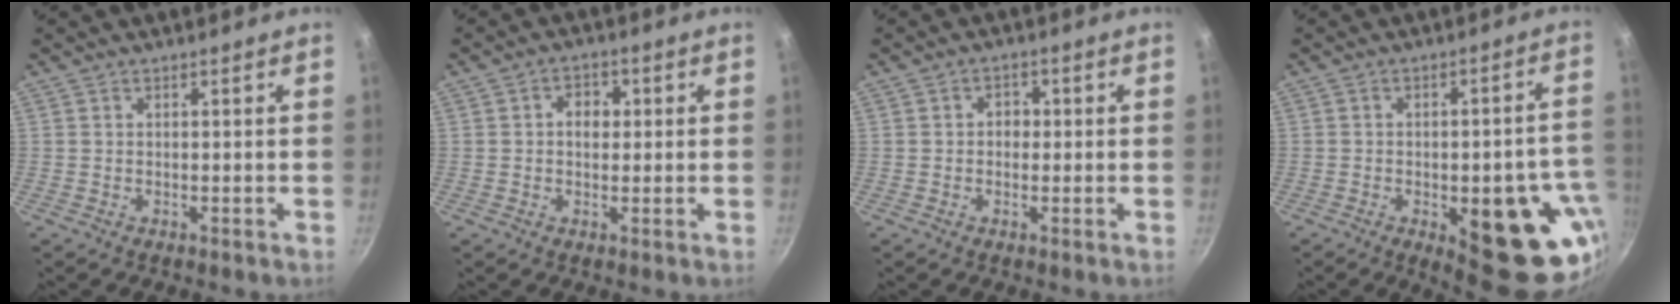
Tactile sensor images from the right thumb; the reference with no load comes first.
{"total": 4.1, "force": [0.5, 3.2, 2.5], "torque": [-0.016, 0.006, 0.003]}
{"total": 2.7, "force": [0.0, 2.2, 1.5], "torque": [-0.007, 0.005, -0.003]}
{"total": 21.4, "force": [-6.2, 8.8, 18.5], "torque": [-0.161, 0.007, -0.069]}